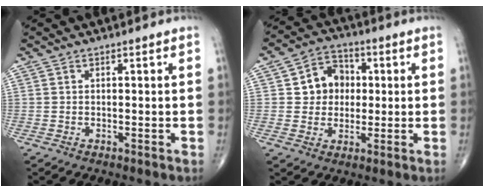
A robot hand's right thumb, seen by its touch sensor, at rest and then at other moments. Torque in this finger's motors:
{"motor_torque": [-0.66, 0.74, -0.06, 0.05, 0.04]}